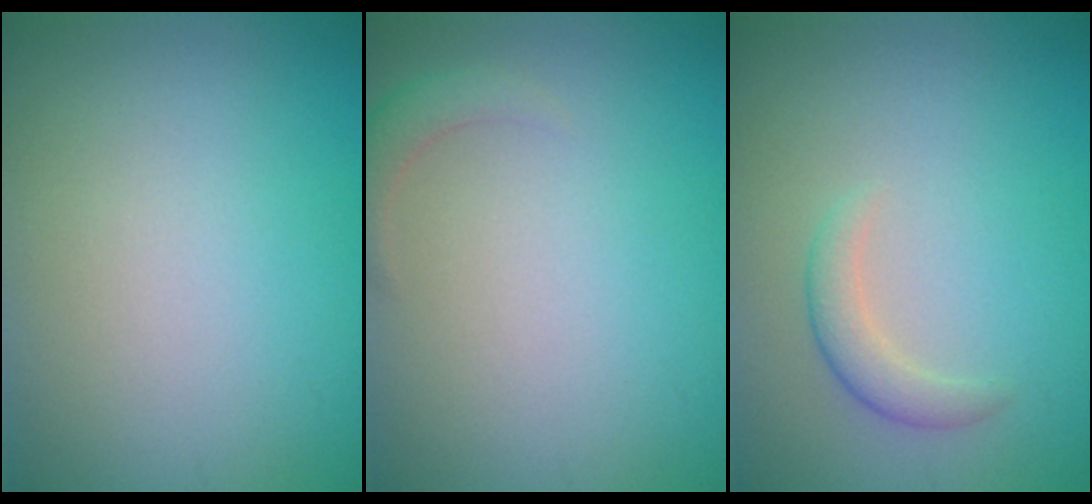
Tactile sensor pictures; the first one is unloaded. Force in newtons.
{"total": 1.6, "press": 1.6, "slide": 0.3}
{"total": 1.8, "press": 1.8, "slide": 0.1}